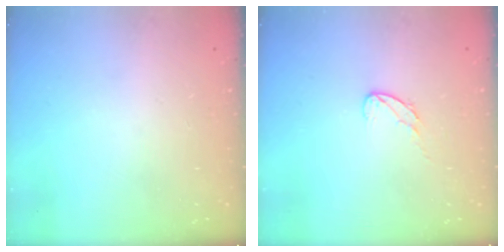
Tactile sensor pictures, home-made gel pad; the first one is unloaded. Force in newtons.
{"total": 5.9, "press": 5.9, "slide": 0.4}